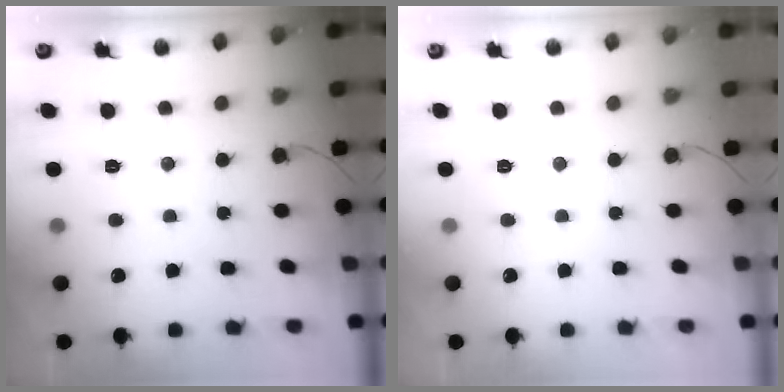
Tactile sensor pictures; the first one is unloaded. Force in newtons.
{"total": 0.0}